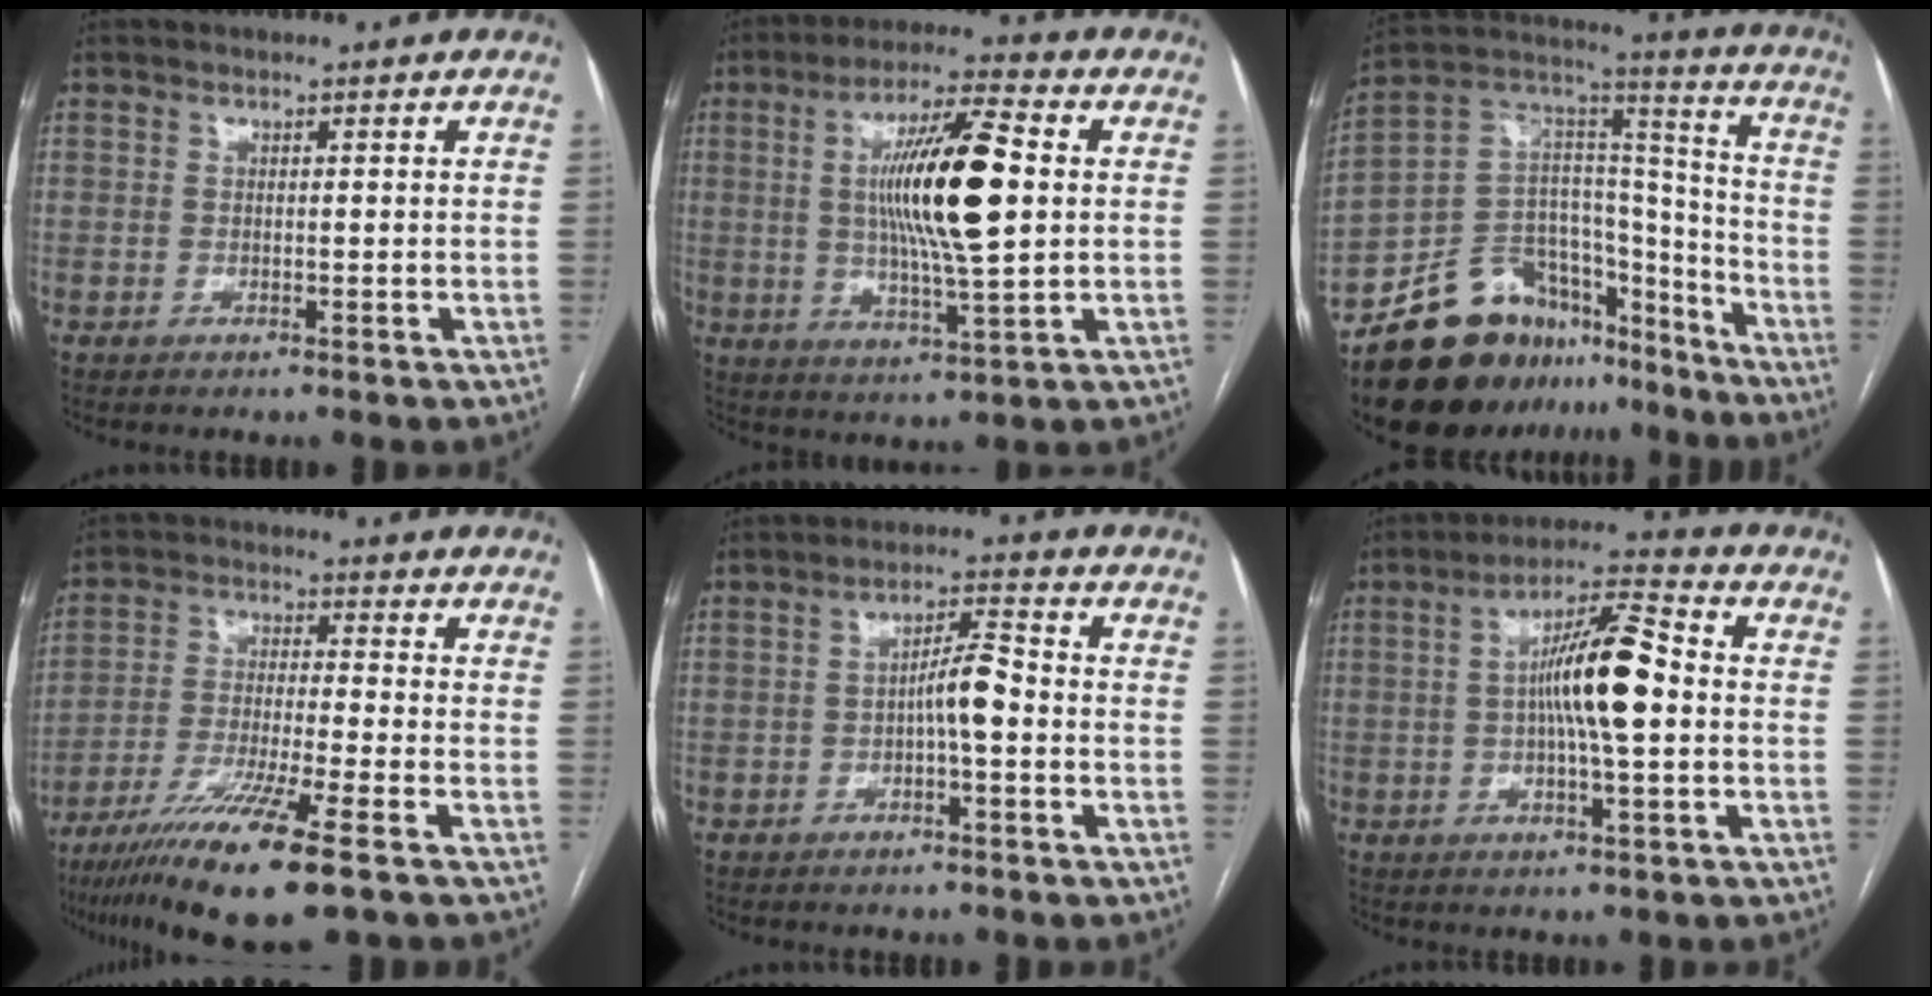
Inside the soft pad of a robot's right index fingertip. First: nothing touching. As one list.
[{"total": 14.9, "force": [1.7, 1.4, 14.7], "torque": [-0.261, 0.004, 0.027]}, {"total": 22.0, "force": [-16.7, 11.3, 8.8], "torque": [-0.158, 0.064, -0.273]}, {"total": 14.0, "force": [-9.0, -0.2, 10.8], "torque": [-0.212, -0.040, -0.163]}, {"total": 4.6, "force": [-1.0, 0.6, 4.5], "torque": [-0.074, 0.013, -0.015]}, {"total": 10.7, "force": [0.0, 1.3, 10.7], "torque": [-0.190, 0.019, -0.007]}]